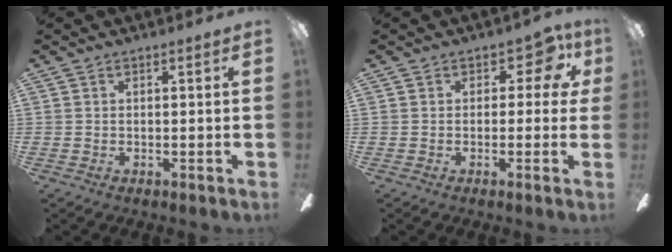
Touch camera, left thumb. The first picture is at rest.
{"total": 5.9, "force": [2.1, 3.9, 3.9], "torque": [-0.041, -0.010, 0.030]}